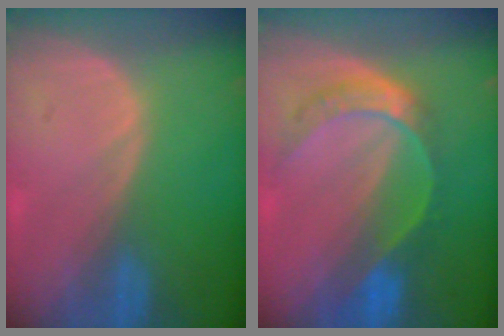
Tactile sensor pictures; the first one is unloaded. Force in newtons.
{"total": 7.7, "press": 6.4, "slide": 4.2}